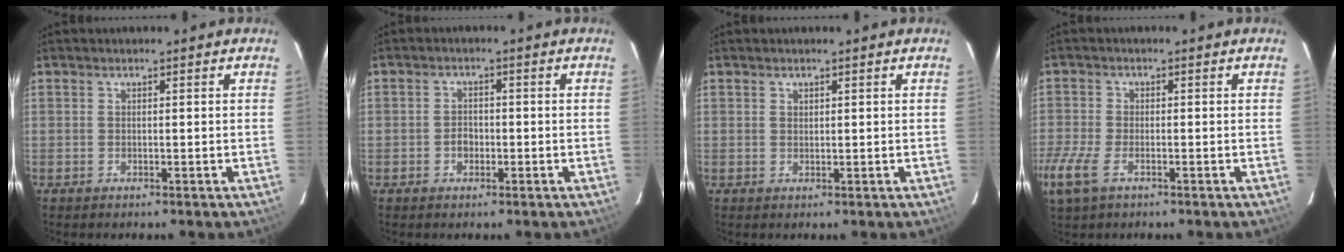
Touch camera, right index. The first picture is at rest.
{"total": 2.4, "force": [-0.9, 1.9, 1.1], "torque": [-0.020, 0.007, -0.014]}
{"total": 0.7, "force": [0.5, 0.5, 0.1], "torque": [-0.002, 0.001, 0.010]}
{"total": 8.2, "force": [-4.3, 3.9, 5.7], "torque": [-0.148, -0.022, -0.084]}